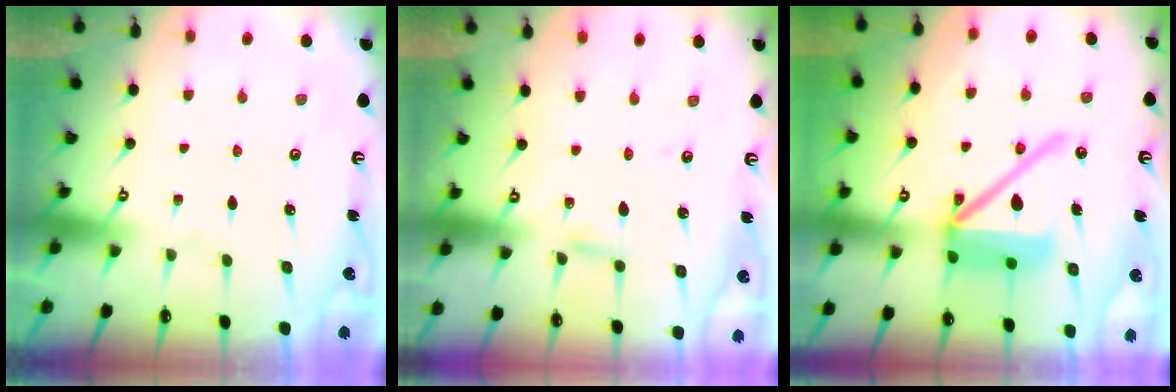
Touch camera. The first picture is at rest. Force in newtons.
{"total": 2.7, "press": 2.7, "slide": 0.1}
{"total": 15.6, "press": 15.5, "slide": 2.1}